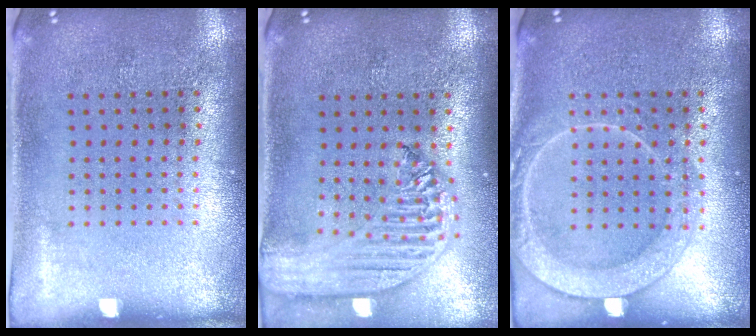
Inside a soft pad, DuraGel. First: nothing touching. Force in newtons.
{"total": 2.6, "press": 2.1, "slide": 1.4}
{"total": 3.0, "press": 2.9, "slide": 0.5}